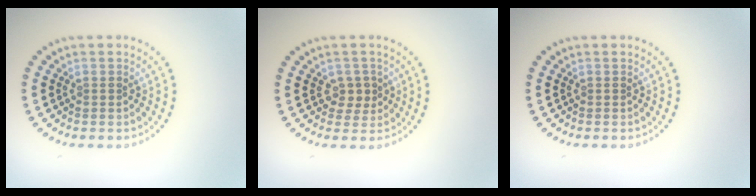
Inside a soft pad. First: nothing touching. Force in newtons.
{"total": 1.7, "press": 1.6, "slide": 0.6}
{"total": 0.0}